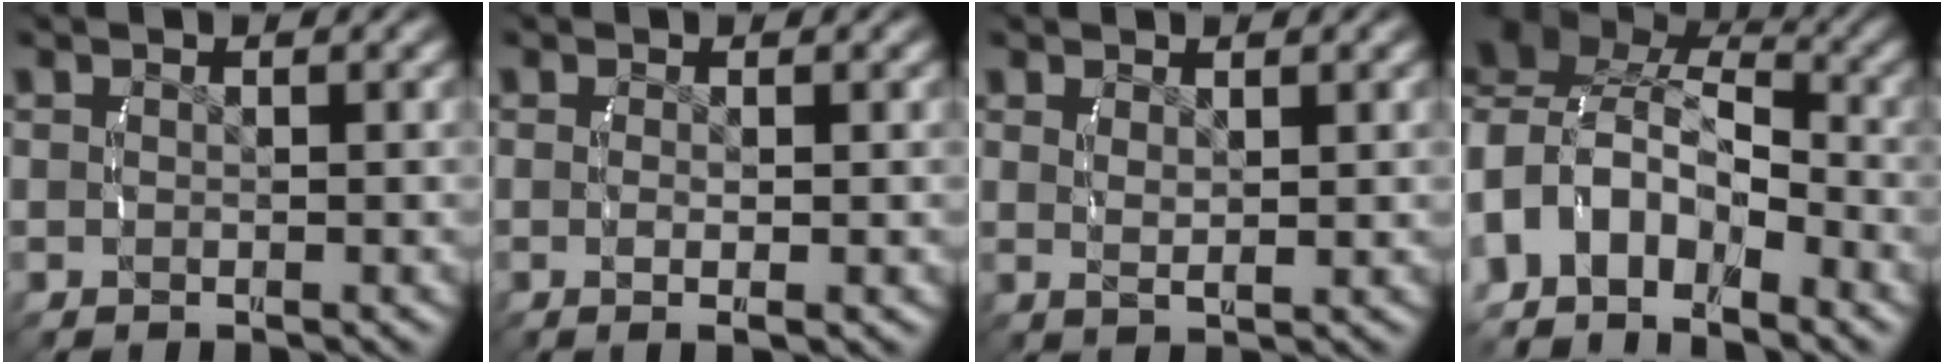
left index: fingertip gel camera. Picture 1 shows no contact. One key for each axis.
{"total": 1.5, "fx": -0.4, "fy": -0.3, "fz": 1.3, "tx": -0.027, "ty": -0.008, "tz": -0.002}
{"total": 1.3, "fx": 0.8, "fy": -0.4, "fz": 1.0, "tx": -0.016, "ty": -0.008, "tz": 0.024}
{"total": 12.2, "fx": -1.4, "fy": 9.8, "fz": 7.1, "tx": -0.157, "ty": -0.020, "tz": -0.028}